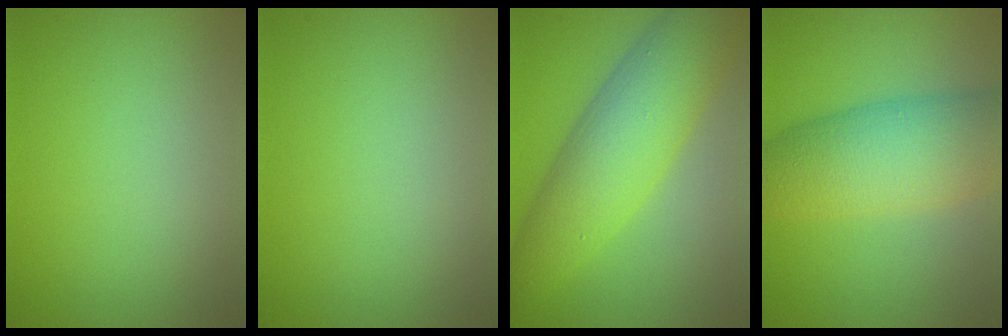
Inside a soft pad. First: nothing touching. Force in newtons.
{"total": 0.0}
{"total": 7.8, "press": 7.8, "slide": 0.1}
{"total": 9.0, "press": 9.0, "slide": 0.1}